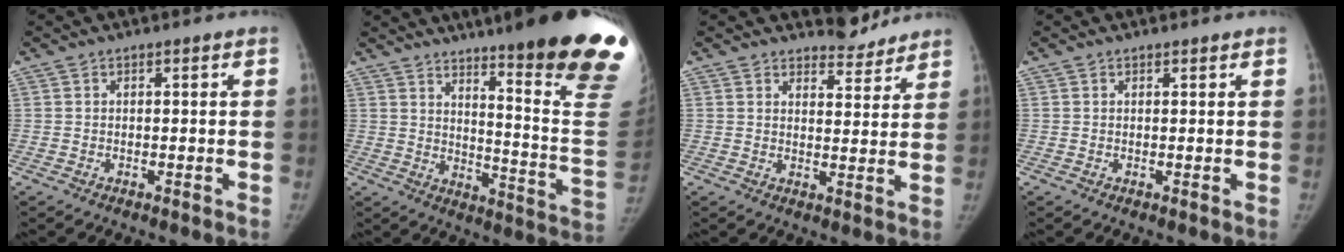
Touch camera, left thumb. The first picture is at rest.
{"total": 26.7, "force": [18.3, 2.8, 19.2], "torque": [-0.194, -0.129, 0.241]}
{"total": 5.2, "force": [4.9, 1.7, 0.0], "torque": [0.022, -0.047, 0.066]}
{"total": 0.6, "force": [0.5, 0.2, 0.1], "torque": [-0.002, -0.004, 0.008]}